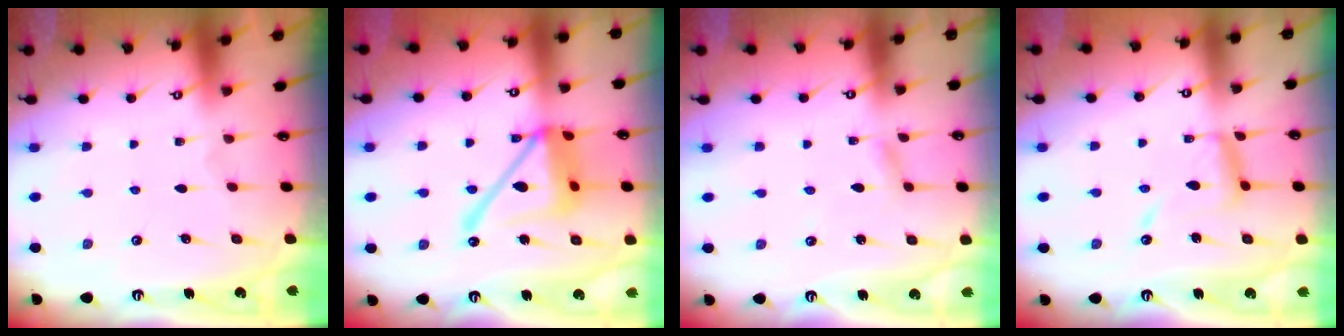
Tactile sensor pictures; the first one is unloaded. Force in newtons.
{"total": 18.7, "press": 18.6, "slide": 1.7}
{"total": 2.1, "press": 2.1, "slide": 0.1}
{"total": 12.7, "press": 12.6, "slide": 1.1}